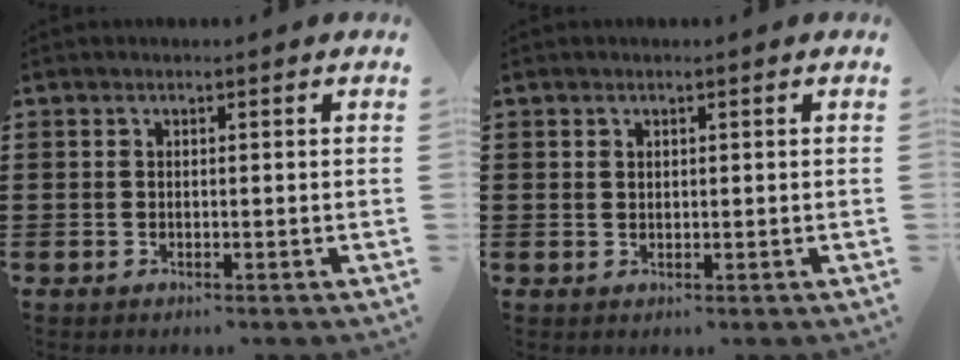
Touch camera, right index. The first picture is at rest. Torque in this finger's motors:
{"motor_torque": [-0.82, 1.33, -0.10, -0.01]}